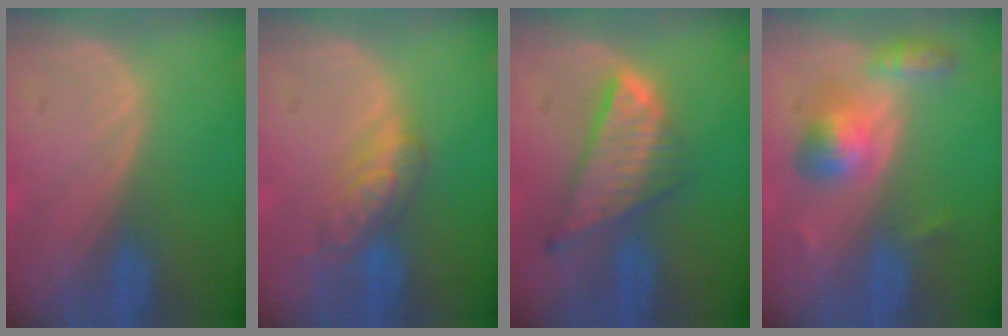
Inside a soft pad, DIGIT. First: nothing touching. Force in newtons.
{"total": 5.2, "press": 5.1, "slide": 1.3}
{"total": 8.7, "press": 7.5, "slide": 4.4}
{"total": 5.5, "press": 5.3, "slide": 1.5}